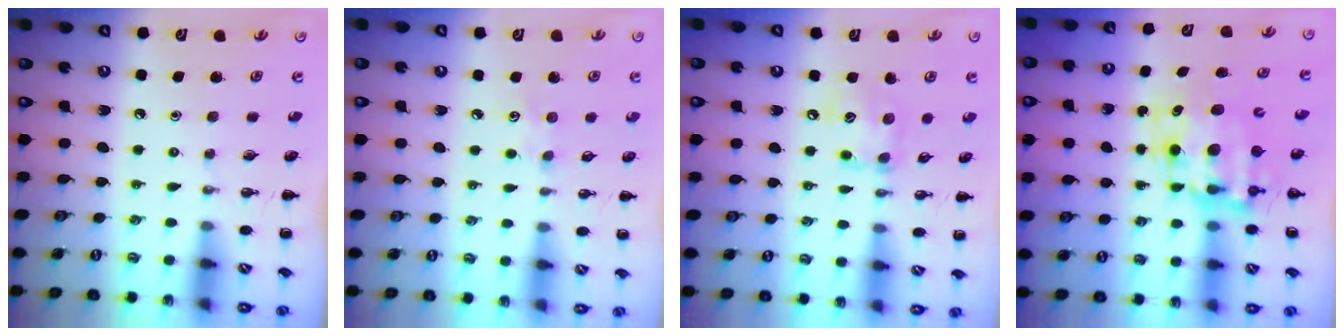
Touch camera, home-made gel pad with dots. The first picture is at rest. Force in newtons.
{"total": 4.3, "press": 4.2, "slide": 1.0}
{"total": 9.4, "press": 9.4, "slide": 0.4}
{"total": 9.6, "press": 9.1, "slide": 3.0}